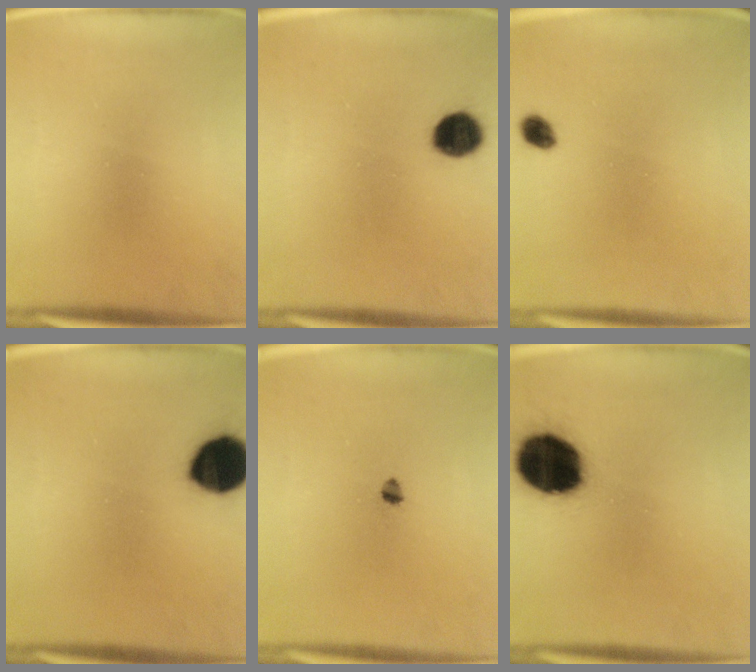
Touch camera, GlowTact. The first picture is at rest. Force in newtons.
{"total": 6.4}
{"total": 1.9}
{"total": 12.8}
{"total": 1.4}
{"total": 19.6}